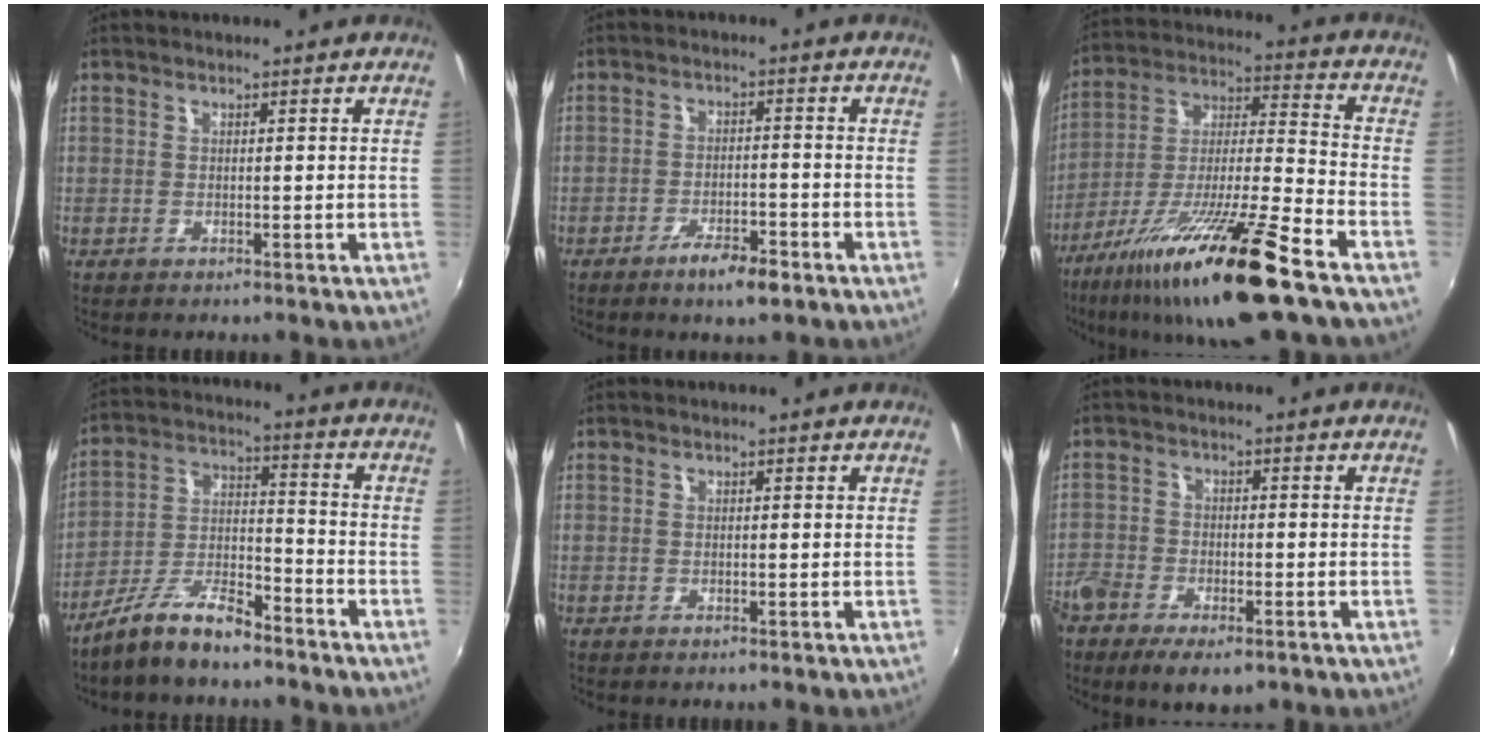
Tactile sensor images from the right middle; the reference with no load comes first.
{"total": 5.4, "force": [-3.7, 1.4, 3.6], "torque": [-0.078, -0.007, -0.060]}
{"total": 20.9, "force": [-13.6, 1.1, 15.8], "torque": [-0.287, -0.023, -0.239]}
{"total": 10.7, "force": [-8.4, 2.9, 5.9], "torque": [-0.130, 0.008, -0.156]}
{"total": 0.0}
{"total": 9.8, "force": [-6.4, 5.0, 5.5], "torque": [-0.143, -0.026, -0.123]}